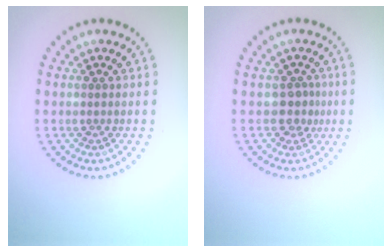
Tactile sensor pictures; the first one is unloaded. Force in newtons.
{"total": 1.9, "press": 1.6, "slide": 1.0}